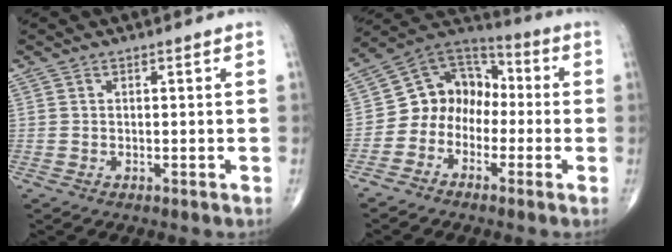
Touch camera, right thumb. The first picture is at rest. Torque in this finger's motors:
{"motor_torque": [0.13, 0.13, 0.32, 0.14, 0.11]}